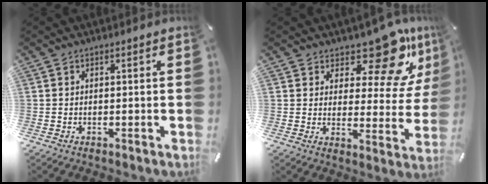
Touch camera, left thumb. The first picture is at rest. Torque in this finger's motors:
{"motor_torque": [1.25, 0.50, 0.39, -0.03, 0.04]}